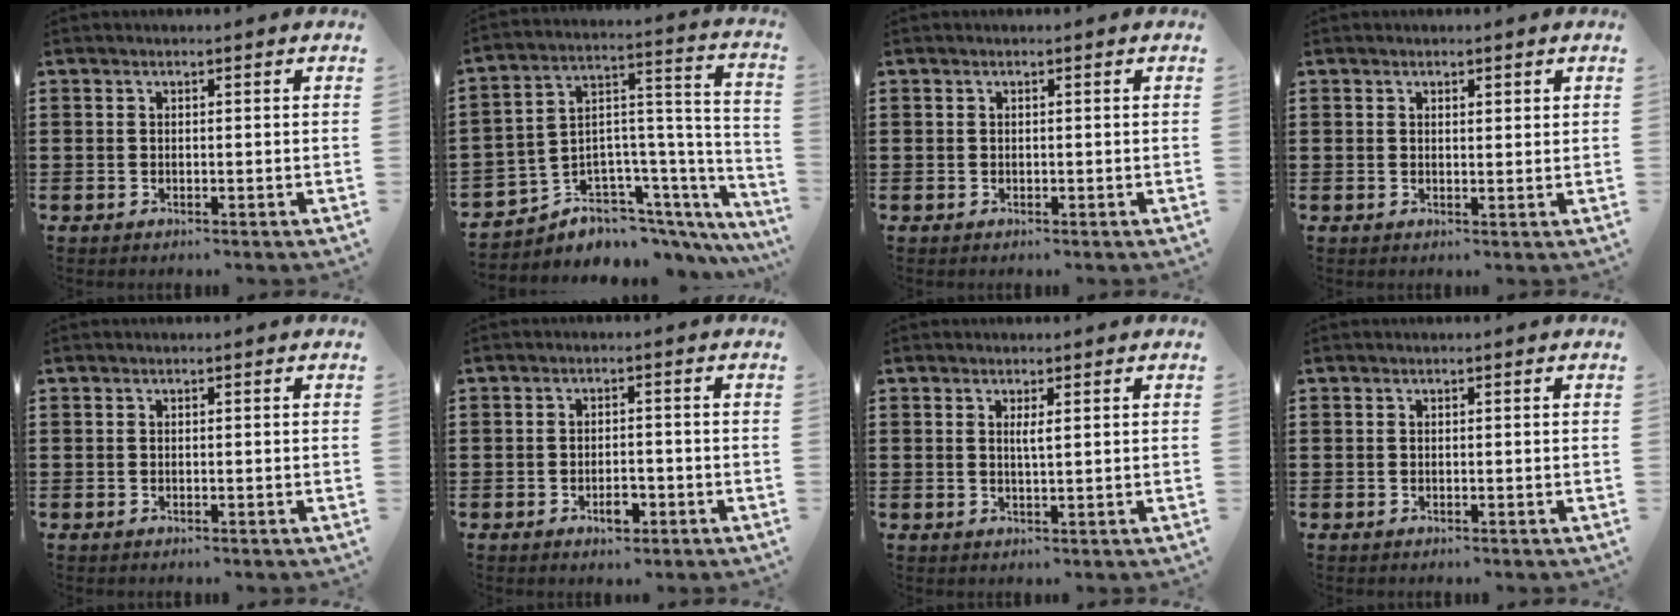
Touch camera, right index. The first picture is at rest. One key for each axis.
{"total": 4.8, "fx": -2.8, "fy": 3.8, "fz": 0.1, "tx": -0.018, "ty": -0.025, "tz": -0.049}
{"total": 0.0}
{"total": 1.0, "fx": 0.7, "fy": 0.5, "fz": 0.5, "tx": -0.011, "ty": 0.003, "tz": 0.012}
{"total": 0.0}
{"total": 3.1, "fx": -1.6, "fy": 1.4, "fz": 2.4, "tx": -0.041, "ty": 0.004, "tz": -0.028}
{"total": 1.5, "fx": 0.4, "fy": 0.1, "fz": 1.4, "tx": -0.029, "ty": 0.000, "tz": 0.006}
{"total": 0.0}